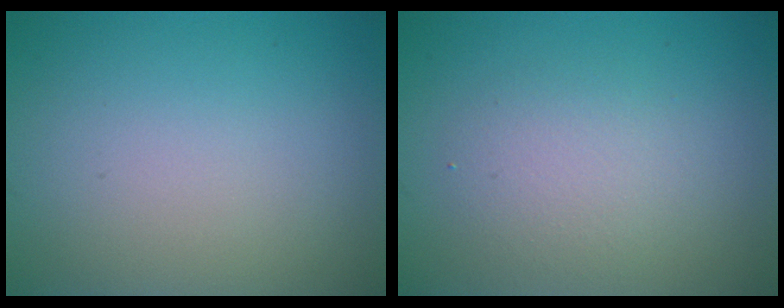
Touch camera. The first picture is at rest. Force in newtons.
{"total": 2.8, "press": 2.8, "slide": 0.3}